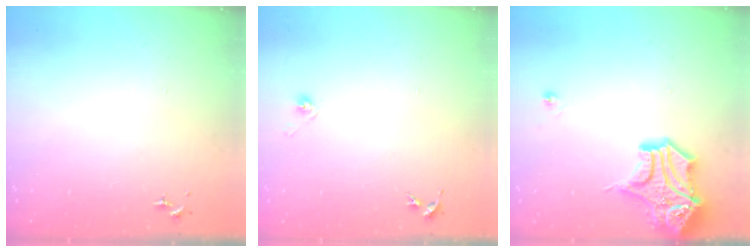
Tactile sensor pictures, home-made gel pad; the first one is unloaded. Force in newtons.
{"total": 3.0, "press": 2.5, "slide": 1.7}
{"total": 16.0, "press": 15.9, "slide": 2.2}